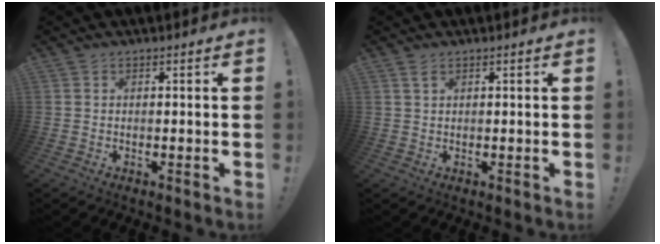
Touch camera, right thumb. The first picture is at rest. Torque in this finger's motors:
{"motor_torque": [0.02, 0.03, 0.09, -0.20, 0.00]}